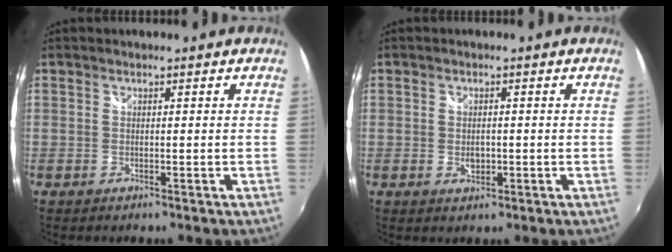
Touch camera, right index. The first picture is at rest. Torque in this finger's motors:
{"motor_torque": [0.15, 0.15, 0.11, 0.02]}